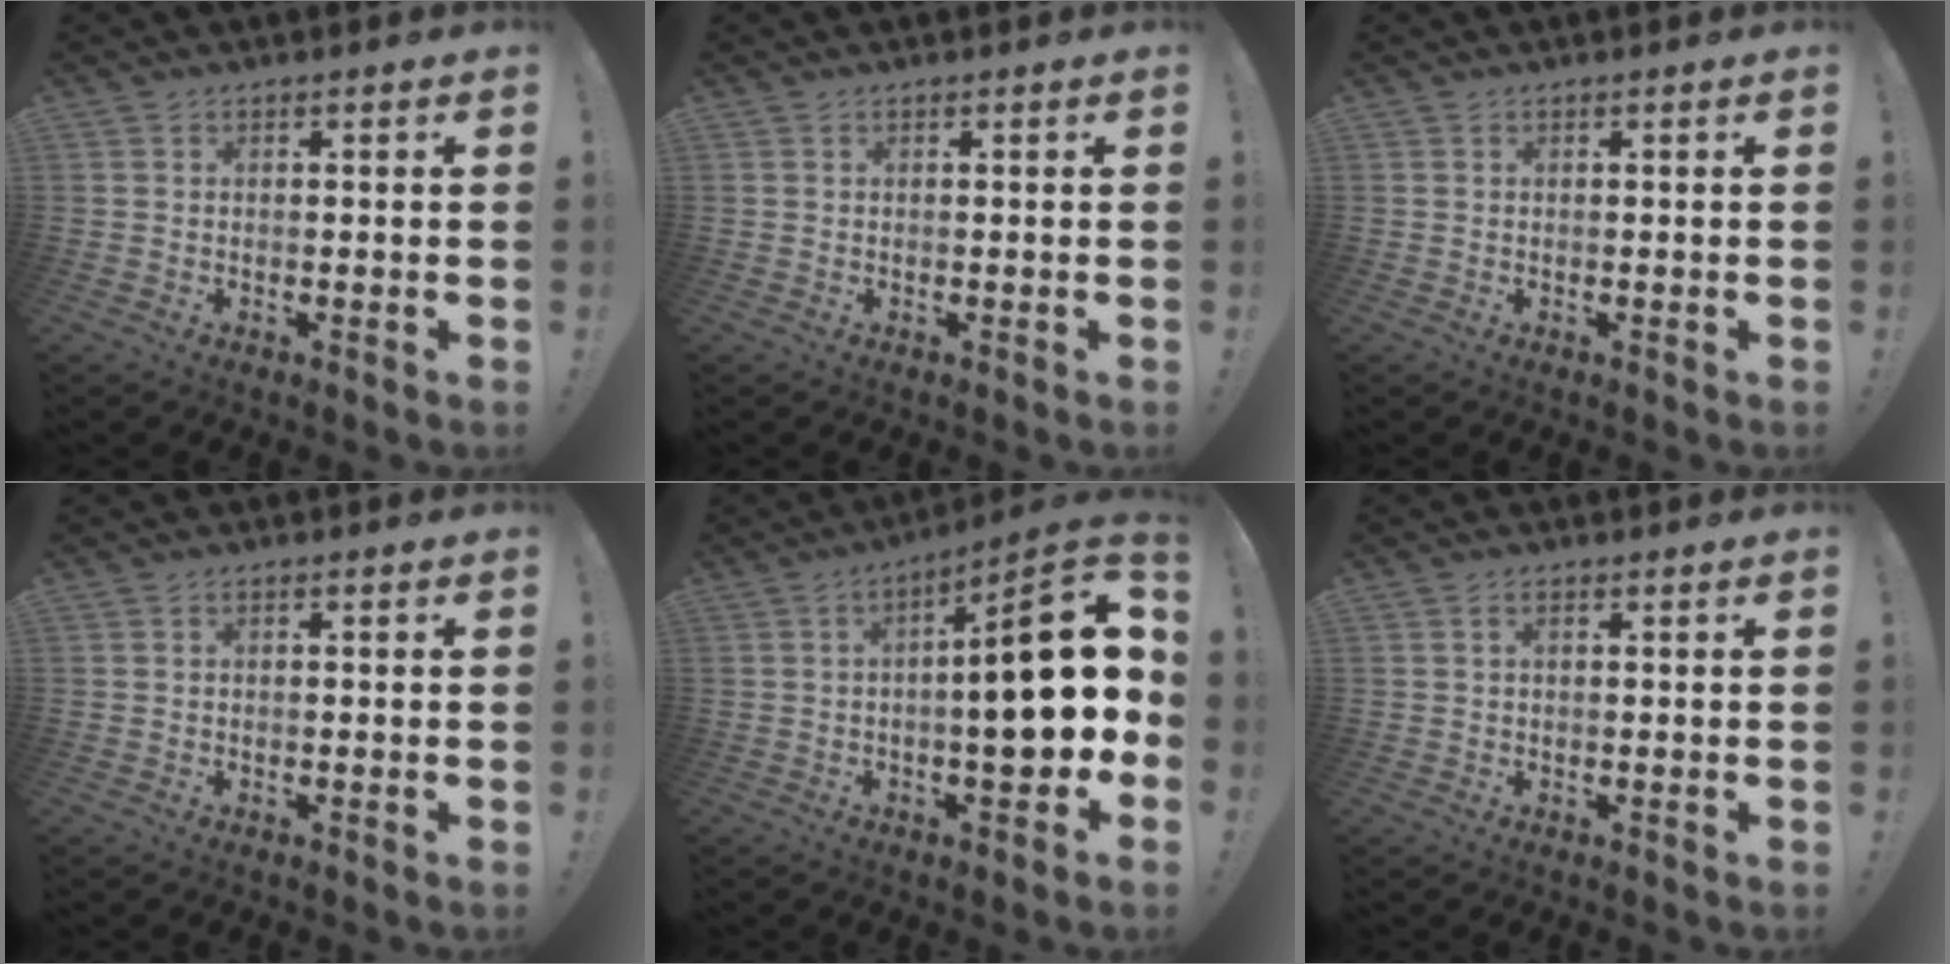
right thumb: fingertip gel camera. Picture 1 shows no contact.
{"total": 0.0}
{"total": 0.0}
{"total": 0.6, "force": [-0.6, 0.0, 0.2], "torque": [-0.003, 0.000, -0.010]}
{"total": 20.0, "force": [0.5, 5.7, 19.2], "torque": [-0.252, -0.002, 0.004]}
{"total": 1.3, "force": [0.3, 0.6, 1.1], "torque": [-0.027, 0.005, 0.006]}